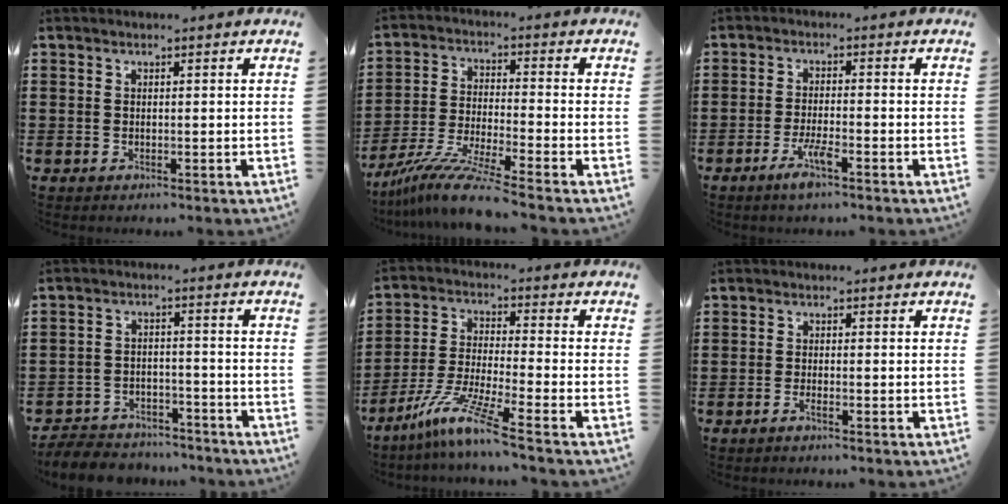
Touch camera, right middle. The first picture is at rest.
{"total": 8.9, "force": [-7.6, 0.0, 4.6], "torque": [-0.099, -0.006, -0.152]}
{"total": 4.2, "force": [-2.4, 0.6, 3.4], "torque": [-0.076, -0.006, -0.049]}
{"total": 5.3, "force": [-5.2, 1.2, 0.5], "torque": [-0.019, 0.009, -0.109]}
{"total": 8.8, "force": [-6.4, -0.1, 6.0], "torque": [-0.130, -0.017, -0.128]}
{"total": 0.9, "force": [-0.6, 0.1, 0.7], "torque": [-0.014, -0.003, -0.012]}